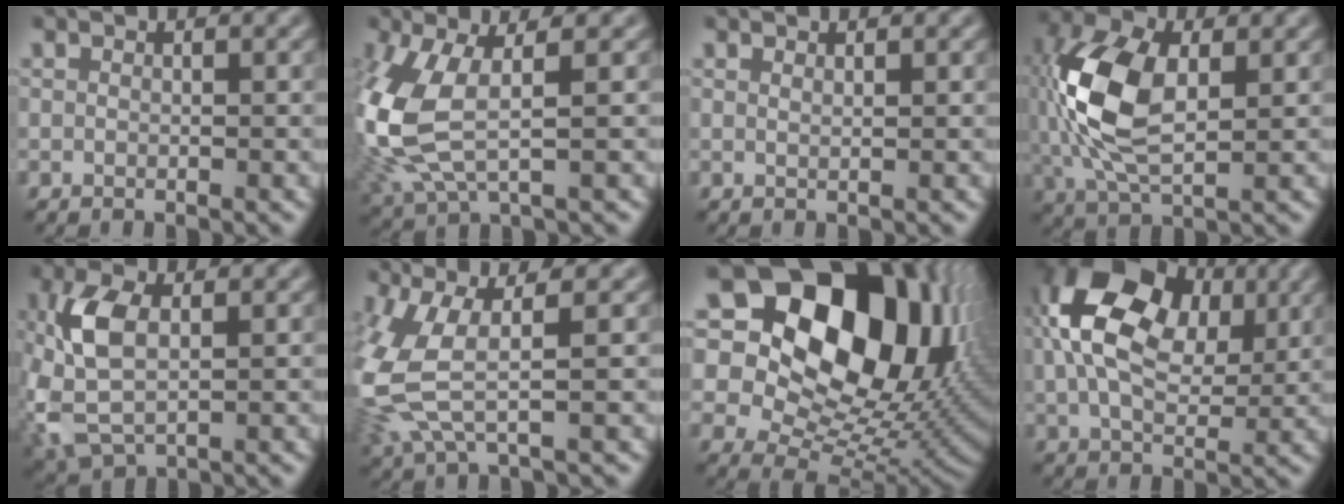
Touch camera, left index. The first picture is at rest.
{"total": 7.9, "force": [0.6, 3.7, 6.9], "torque": [-0.186, -0.003, 0.016]}
{"total": 0.5, "force": [0.5, 0.1, 0.2], "torque": [-0.001, -0.001, 0.010]}
{"total": 10.0, "force": [0.9, 5.5, 8.3], "torque": [-0.196, 0.007, 0.013]}
{"total": 6.5, "force": [-0.1, 3.7, 5.4], "torque": [-0.129, 0.005, -0.002]}
{"total": 6.2, "force": [0.4, 2.5, 5.6], "torque": [-0.162, -0.012, 0.010]}
{"total": 20.2, "force": [8.6, 13.8, 12.0], "torque": [-0.217, 0.050, 0.157]}
{"total": 15.2, "force": [4.5, 10.0, 10.5], "torque": [-0.193, 0.048, 0.069]}